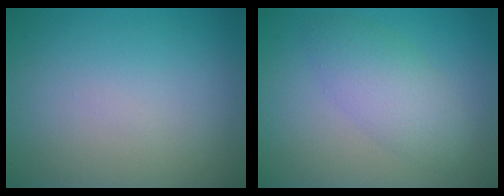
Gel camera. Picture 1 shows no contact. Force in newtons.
{"total": 3.7, "press": 3.7, "slide": 0.2}